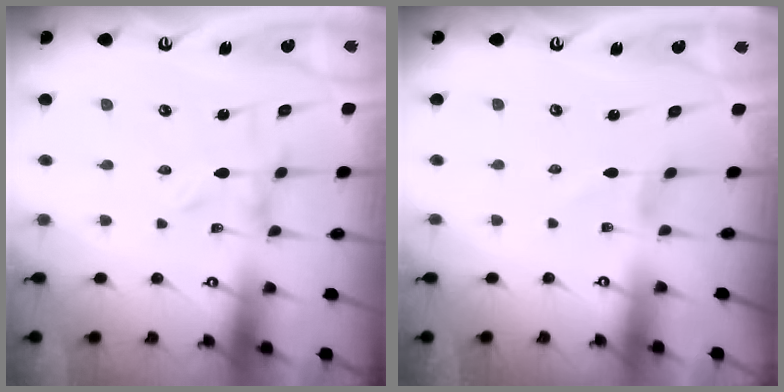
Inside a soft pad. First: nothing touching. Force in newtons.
{"total": 0.6, "press": 0.6, "slide": 0.2}